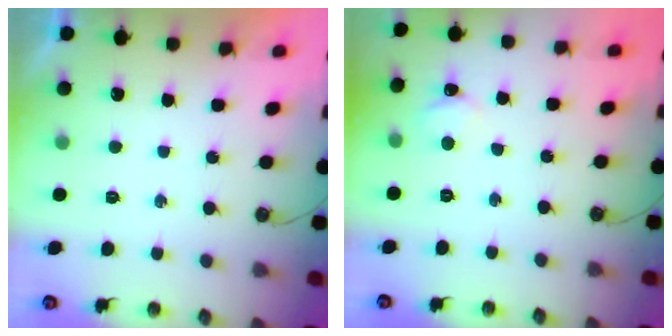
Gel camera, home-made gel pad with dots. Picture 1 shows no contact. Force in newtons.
{"total": 2.3, "press": 2.3, "slide": 0.4}